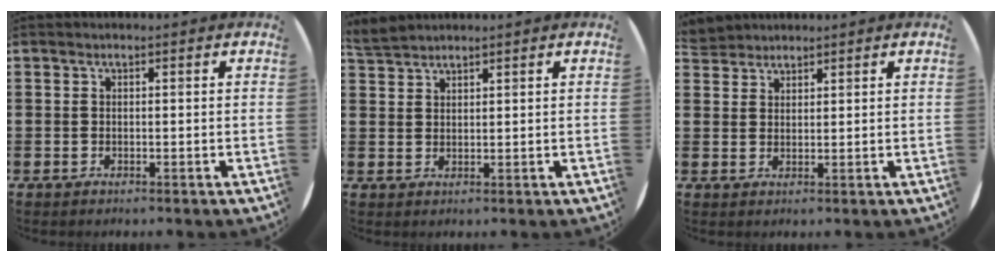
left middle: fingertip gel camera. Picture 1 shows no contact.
{"total": 2.6, "force": [2.6, 0.3, 0.2], "torque": [-0.010, -0.002, 0.052]}
{"total": 1.9, "force": [1.9, 0.0, -0.2], "torque": [-0.001, 0.000, 0.038]}